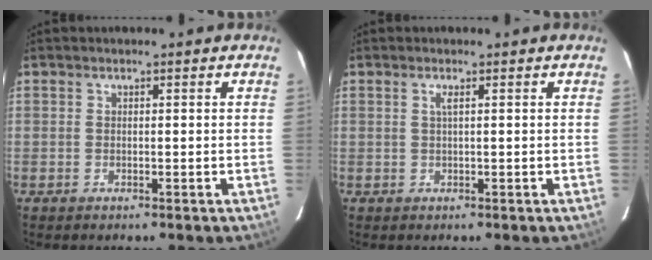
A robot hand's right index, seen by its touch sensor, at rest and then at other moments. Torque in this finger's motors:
{"motor_torque": [0.10, -0.04, 0.07, 0.02]}